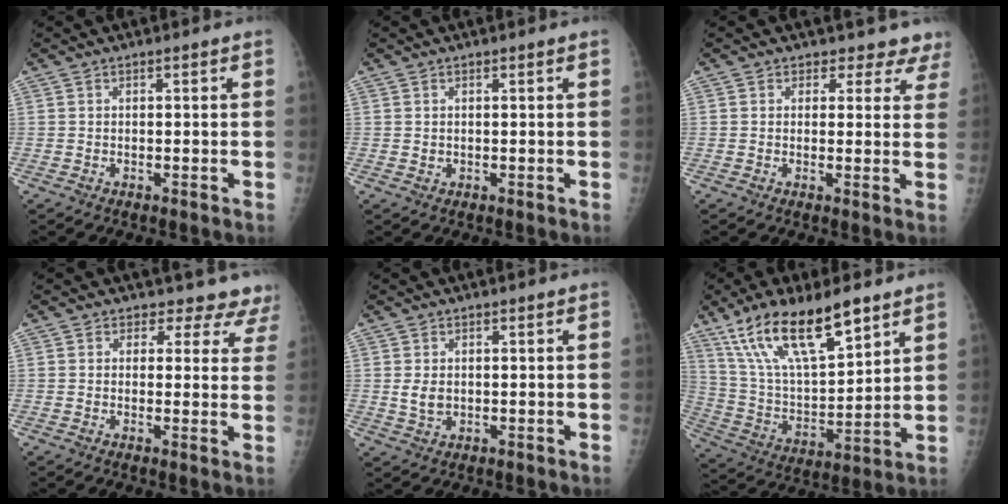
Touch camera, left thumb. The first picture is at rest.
{"total": 0.6, "force": [0.2, 0.5, 0.2], "torque": [0.003, -0.001, 0.004]}
{"total": 5.5, "force": [4.5, 3.1, -0.2], "torque": [0.047, -0.021, 0.029]}
{"total": 8.0, "force": [6.9, 3.9, 0.1], "torque": [0.052, -0.032, 0.050]}
{"total": 2.8, "force": [0.4, 2.0, 1.9], "torque": [-0.027, -0.006, 0.014]}
{"total": 19.2, "force": [12.5, 6.4, 13.1], "torque": [-0.214, -0.048, 0.242]}